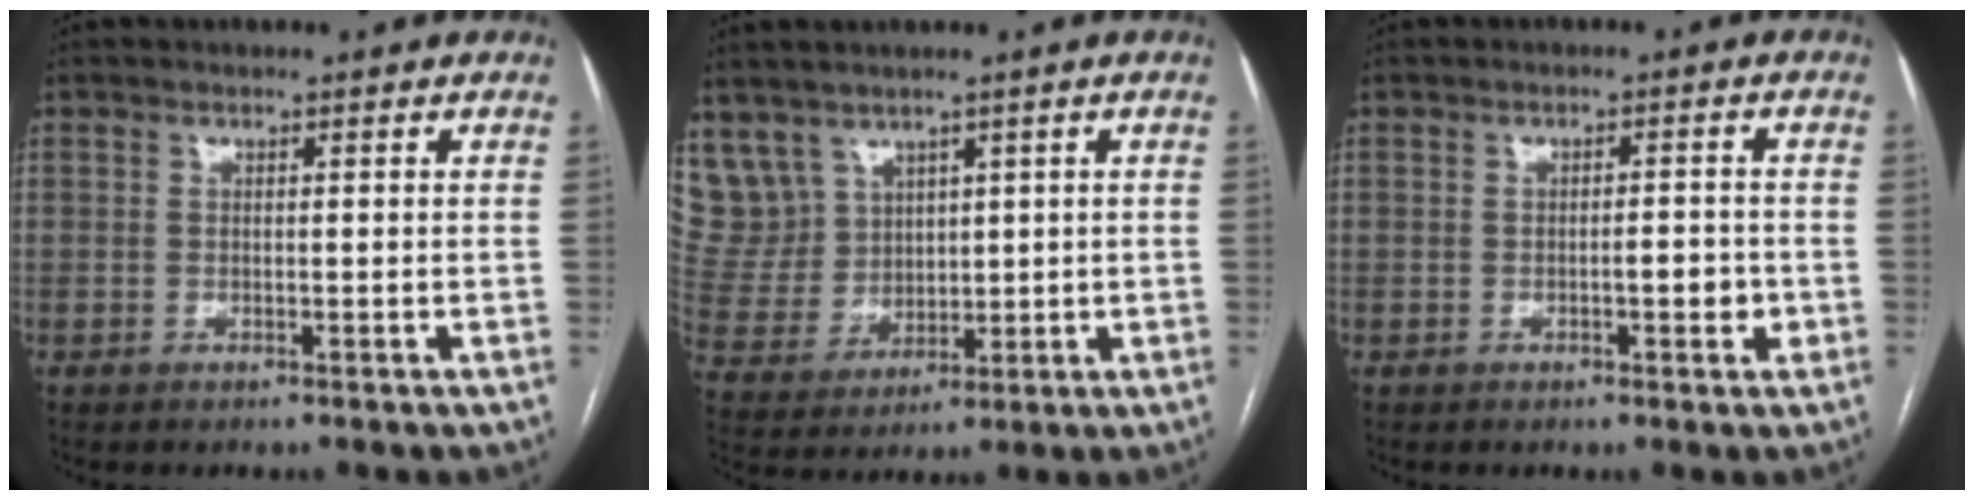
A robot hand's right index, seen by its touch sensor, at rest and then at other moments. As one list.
[{"total": 9.2, "force": [5.5, 7.3, 0.8], "torque": [-0.037, 0.038, 0.133]}, {"total": 3.0, "force": [-0.7, 1.0, 2.7], "torque": [-0.041, 0.001, -0.007]}]